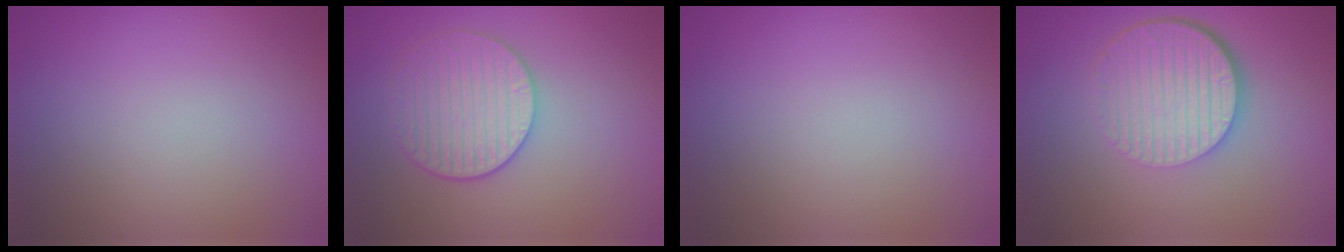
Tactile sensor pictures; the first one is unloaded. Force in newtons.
{"total": 3.6, "press": 3.5, "slide": 0.8}
{"total": 0.0}
{"total": 6.7, "press": 4.4, "slide": 5.0}